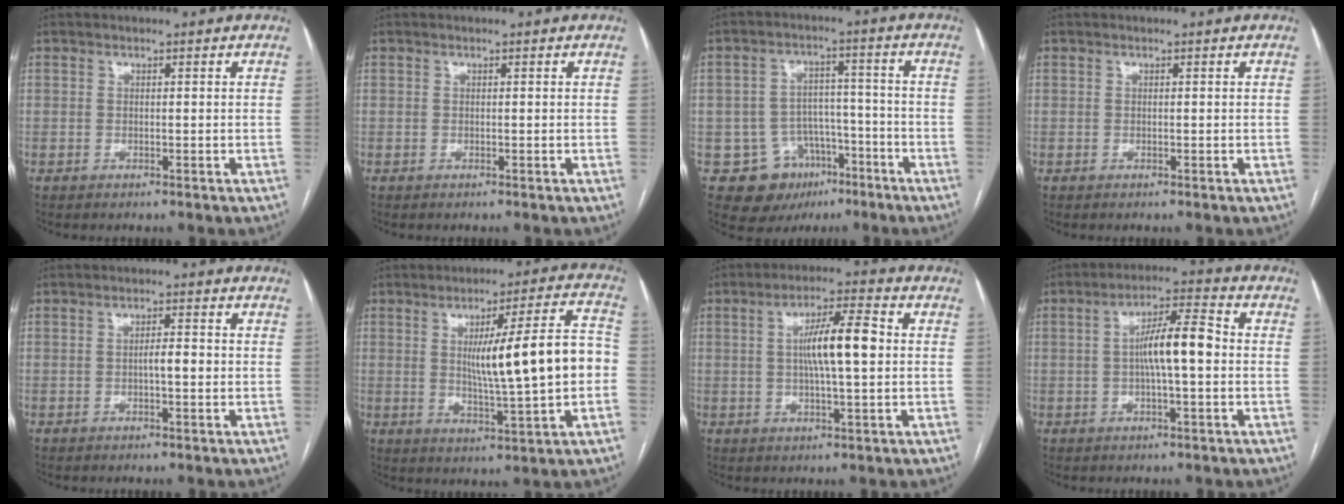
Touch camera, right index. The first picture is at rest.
{"total": 0.0}
{"total": 9.6, "force": [-5.0, 7.8, 2.6], "torque": [-0.035, 0.028, -0.065]}
{"total": 0.0}
{"total": 2.6, "force": [-0.4, 0.5, 2.6], "torque": [-0.042, 0.004, -0.007]}
{"total": 14.3, "force": [0.1, 0.8, 14.3], "torque": [-0.212, 0.015, 0.006]}
{"total": 8.9, "force": [0.8, 1.1, 8.8], "torque": [-0.156, 0.011, 0.010]}
{"total": 8.4, "force": [-0.1, 1.3, 8.3], "torque": [-0.151, 0.019, -0.007]}